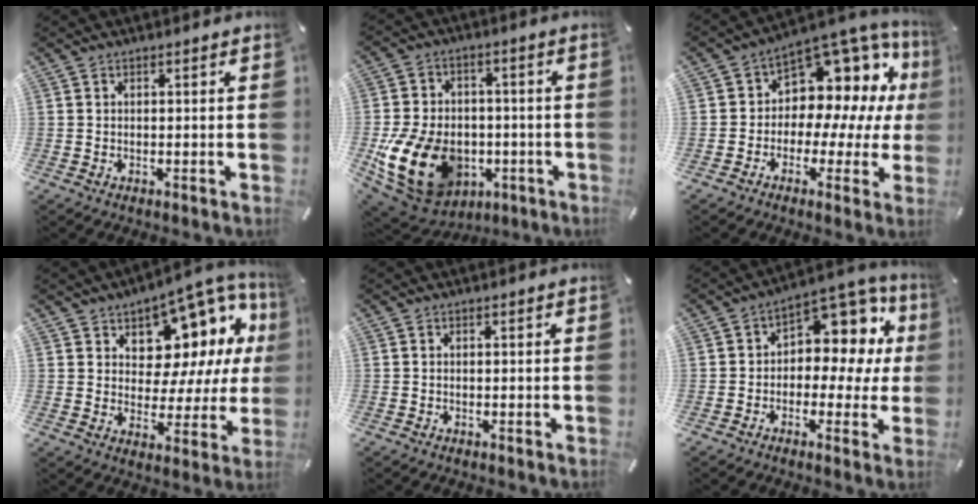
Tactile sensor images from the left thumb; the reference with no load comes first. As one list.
[{"total": 18.2, "force": [-4.4, 13.7, 11.2], "torque": [-0.231, 0.016, -0.064]}, {"total": 9.4, "force": [4.4, 7.0, 4.6], "torque": [-0.077, -0.062, 0.081]}, {"total": 11.0, "force": [7.1, 7.3, 4.2], "torque": [-0.053, -0.075, 0.127]}, {"total": 0.0}, {"total": 10.7, "force": [3.2, 7.2, 7.3], "torque": [-0.093, -0.036, 0.053]}]